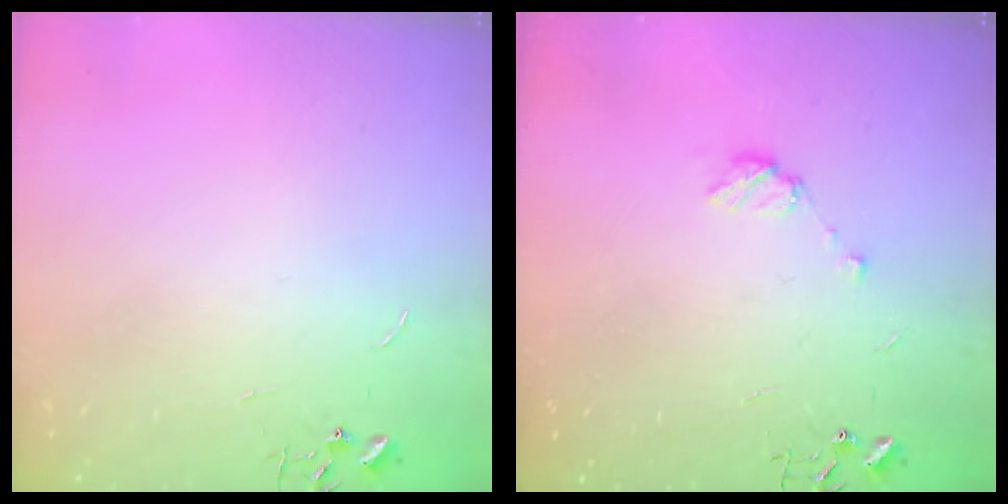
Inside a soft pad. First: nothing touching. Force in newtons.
{"total": 6.8, "press": 6.8, "slide": 0.9}